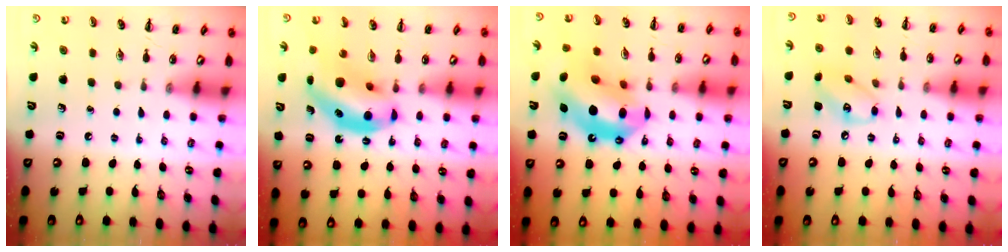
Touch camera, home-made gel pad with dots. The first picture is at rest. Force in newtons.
{"total": 12.4, "press": 12.1, "slide": 2.8}
{"total": 17.5, "press": 16.8, "slide": 4.9}
{"total": 8.7, "press": 8.6, "slide": 1.1}